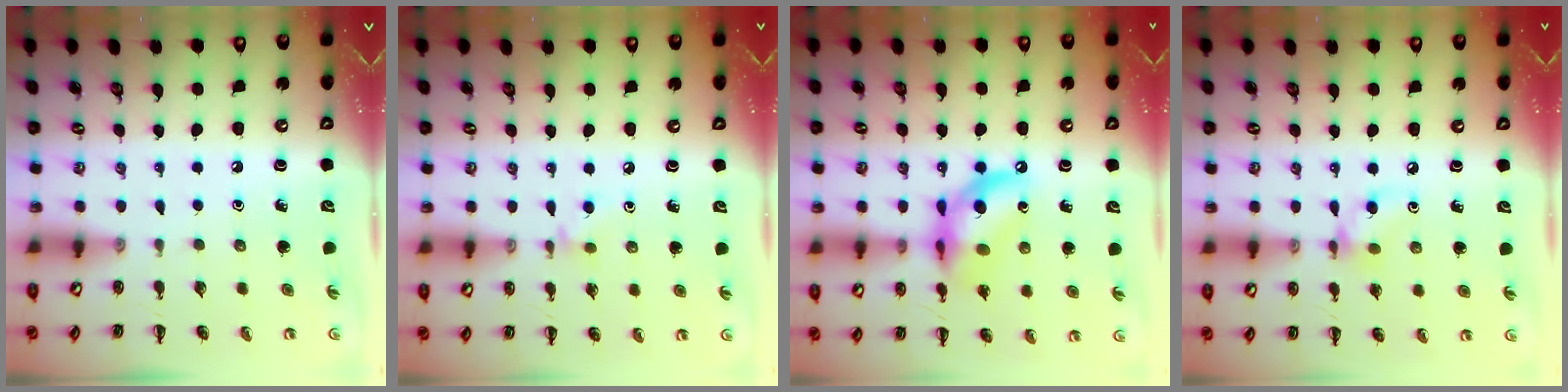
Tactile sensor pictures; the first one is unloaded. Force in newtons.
{"total": 3.7, "press": 3.4, "slide": 1.5}
{"total": 13.0, "press": 12.5, "slide": 3.3}
{"total": 7.2, "press": 7.2, "slide": 0.7}